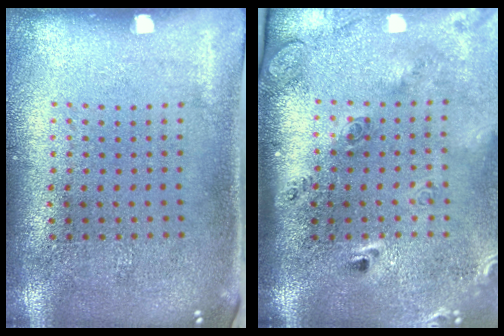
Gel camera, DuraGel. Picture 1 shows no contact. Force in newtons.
{"total": 2.9, "press": 2.0, "slide": 2.1}